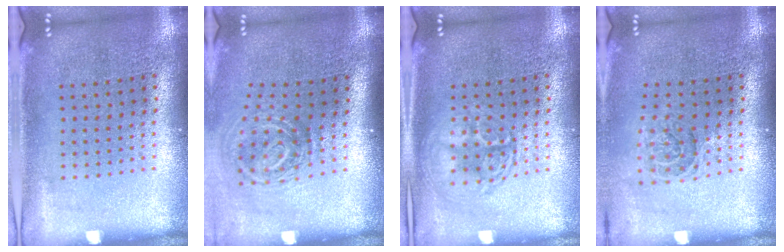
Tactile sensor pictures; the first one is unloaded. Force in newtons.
{"total": 1.9, "press": 1.2, "slide": 1.5}
{"total": 2.6, "press": 2.6, "slide": 0.4}
{"total": 1.4, "press": 1.1, "slide": 0.8}